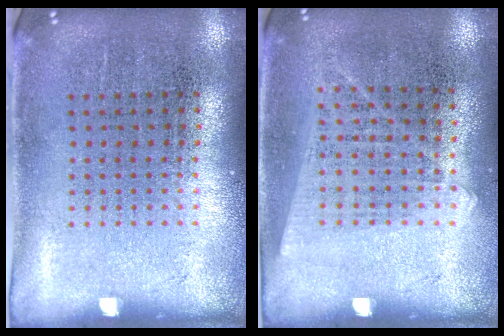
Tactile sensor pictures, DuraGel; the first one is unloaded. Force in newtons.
{"total": 1.2, "press": 1.0, "slide": 0.5}